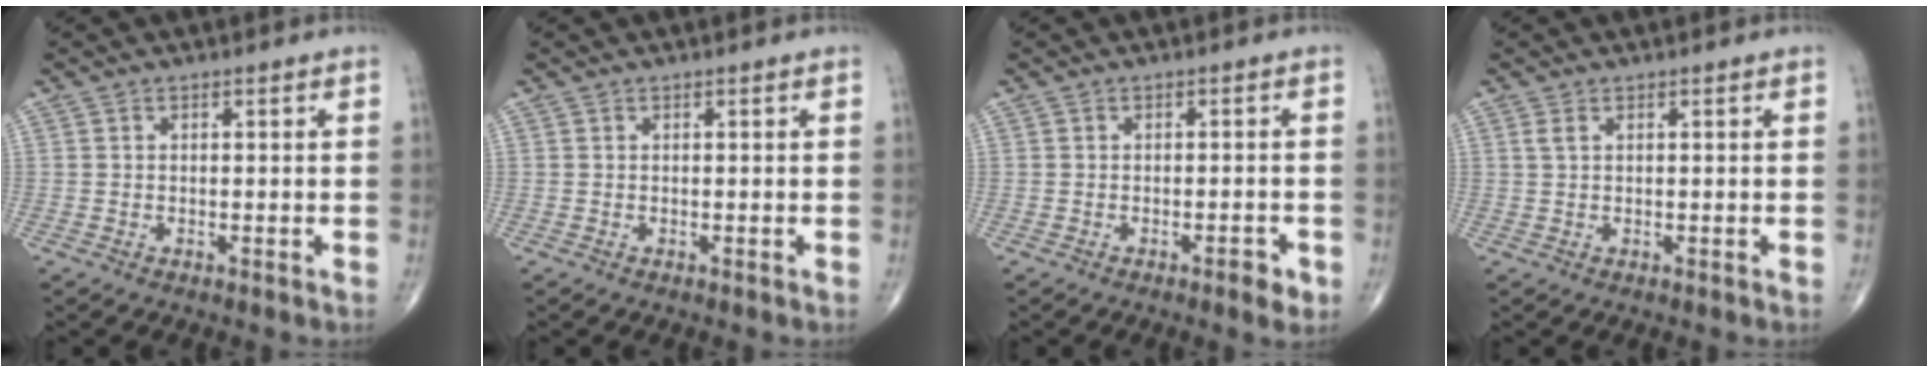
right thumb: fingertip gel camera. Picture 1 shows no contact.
{"total": 0.0}
{"total": 2.7, "force": [-1.4, 0.9, 2.1], "torque": [-0.025, 0.004, -0.020]}
{"total": 1.1, "force": [0.5, 0.4, 0.9], "torque": [-0.023, 0.009, 0.014]}